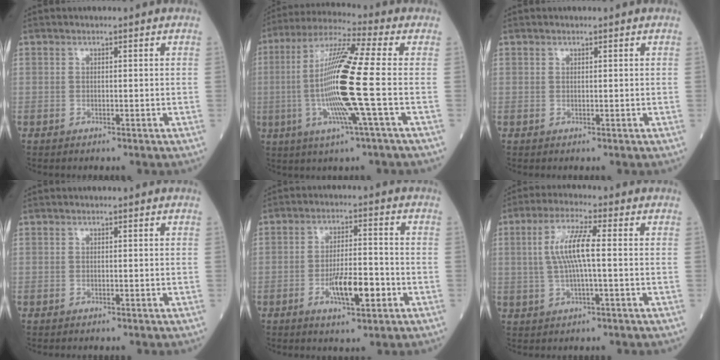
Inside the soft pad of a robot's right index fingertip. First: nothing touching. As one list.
[{"total": 15.7, "force": [-2.0, -0.9, 15.6], "torque": [-0.311, -0.008, -0.051]}, {"total": 0.0}, {"total": 0.0}, {"total": 7.8, "force": [-2.8, 1.9, 7.0], "torque": [-0.125, -0.001, -0.044]}, {"total": 8.3, "force": [0.6, 0.7, 8.3], "torque": [-0.174, 0.016, 0.009]}]